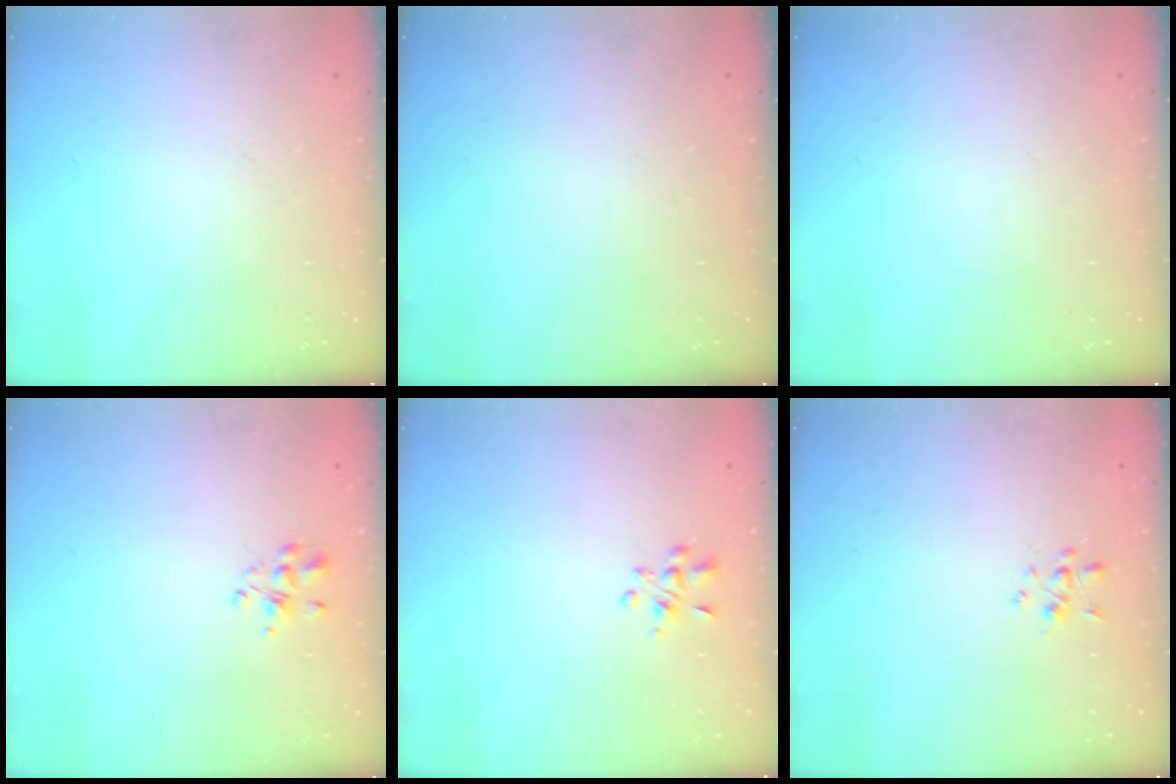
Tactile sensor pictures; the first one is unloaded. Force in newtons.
{"total": 0.0}
{"total": 0.0}
{"total": 3.2, "press": 3.1, "slide": 0.6}
{"total": 3.3, "press": 3.2, "slide": 1.0}
{"total": 1.9, "press": 1.7, "slide": 0.7}